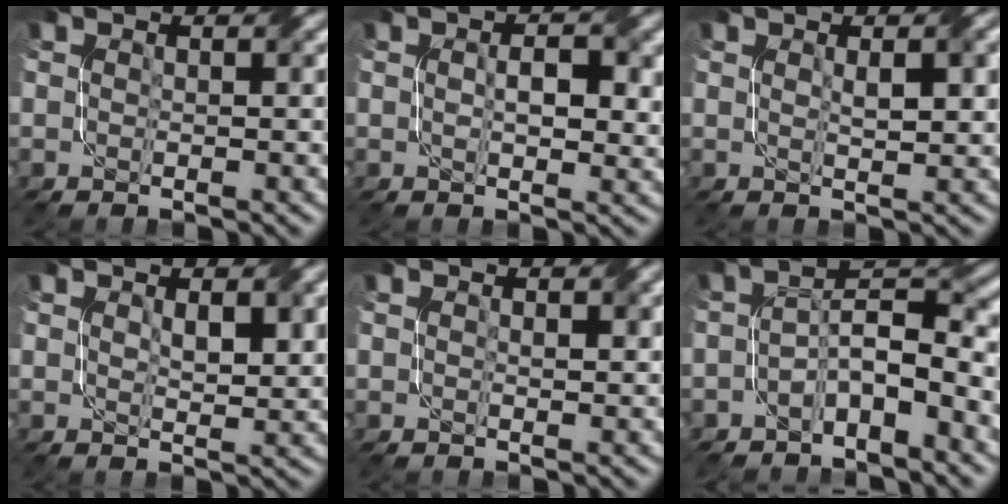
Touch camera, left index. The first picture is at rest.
{"total": 3.5, "force": [0.5, 1.8, 3.0], "torque": [-0.054, -0.001, 0.010]}
{"total": 2.5, "force": [0.8, 0.5, 2.3], "torque": [-0.037, 0.003, 0.016]}
{"total": 2.7, "force": [1.0, 1.1, 2.3], "torque": [-0.039, -0.004, 0.023]}
{"total": 0.9, "force": [0.4, 0.3, 0.7], "torque": [-0.011, 0.000, 0.008]}
{"total": 4.7, "force": [-2.3, 1.6, 3.8], "torque": [-0.064, 0.017, -0.044]}